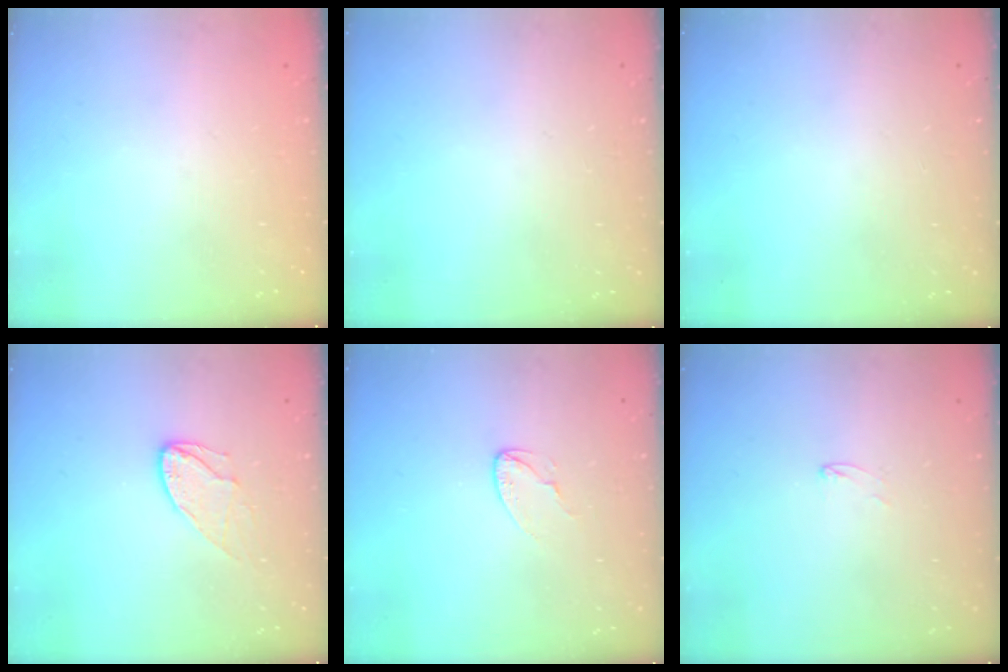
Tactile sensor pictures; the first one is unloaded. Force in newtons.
{"total": 0.0}
{"total": 0.0}
{"total": 7.6, "press": 7.6, "slide": 0.3}
{"total": 3.4, "press": 3.4, "slide": 0.3}
{"total": 3.1, "press": 3.1, "slide": 0.2}